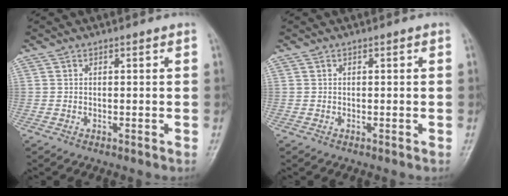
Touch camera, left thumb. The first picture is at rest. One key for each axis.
{"total": 0.0}